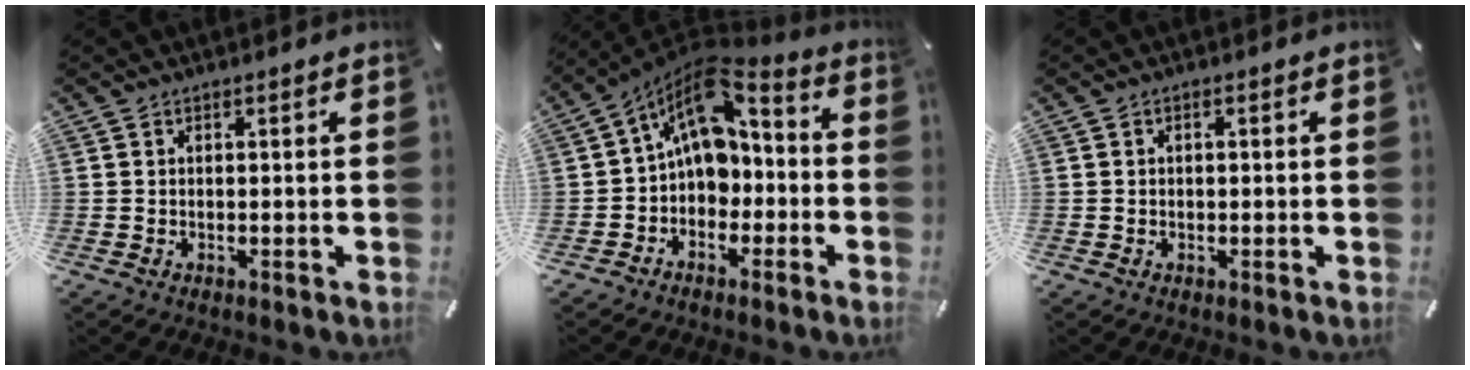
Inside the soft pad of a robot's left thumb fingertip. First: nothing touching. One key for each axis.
{"total": 11.9, "fx": 2.0, "fy": 8.9, "fz": 7.6, "tx": -0.128, "ty": -0.017, "tz": 0.036}
{"total": 0.8, "fx": -0.1, "fy": 0.6, "fz": 0.6, "tx": -0.012, "ty": 0.004, "tz": -0.004}